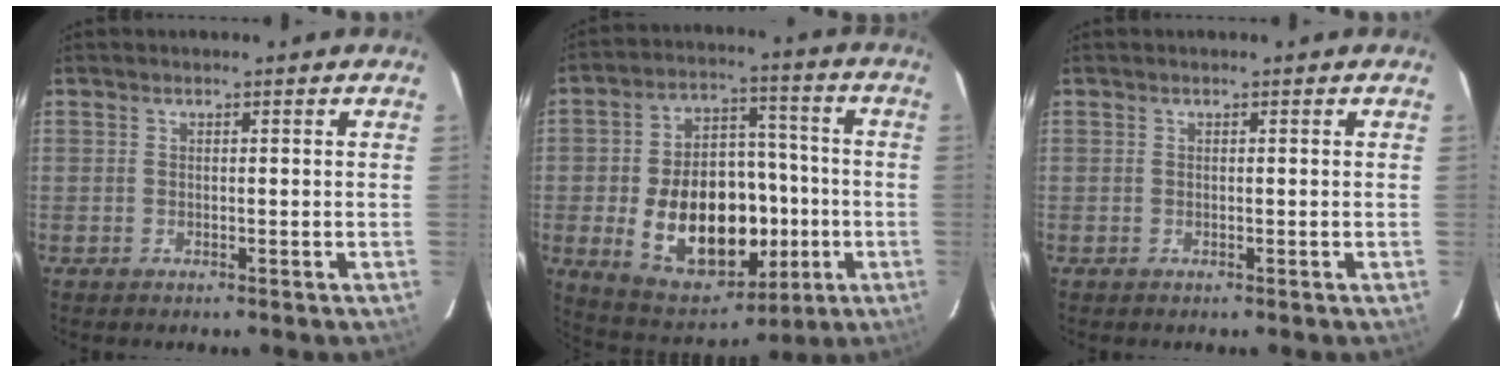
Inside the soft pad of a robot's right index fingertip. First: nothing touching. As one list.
[{"total": 20.7, "force": [-4.2, 13.4, 15.1], "torque": [-0.298, 0.022, -0.039]}, {"total": 0.0}]